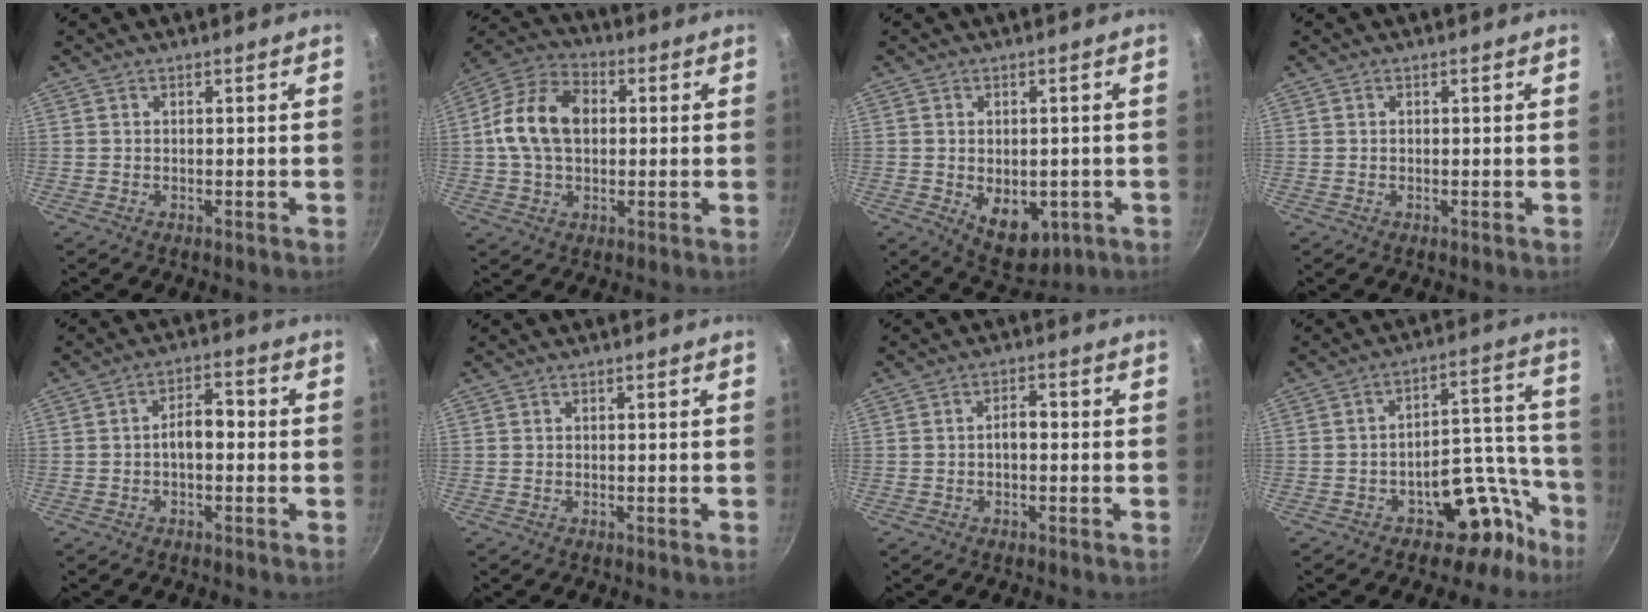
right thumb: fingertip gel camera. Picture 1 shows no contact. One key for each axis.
{"total": 13.7, "fx": 1.2, "fy": 9.3, "fz": 10.0, "tx": -0.179, "ty": 0.026, "tz": 0.014}
{"total": 9.0, "fx": -2.5, "fy": 5.7, "fz": 6.5, "tx": -0.071, "ty": -0.001, "tz": -0.021}
{"total": 0.0}
{"total": 5.3, "fx": -0.6, "fy": 3.0, "fz": 4.4, "tx": -0.060, "ty": 0.024, "tz": -0.016}
{"total": 0.0}
{"total": 2.8, "fx": -0.4, "fy": 1.6, "fz": 2.2, "tx": -0.029, "ty": 0.014, "tz": -0.010}
{"total": 12.4, "fx": -7.7, "fy": 6.7, "fz": 6.9, "tx": -0.034, "ty": 0.110, "tz": -0.113}